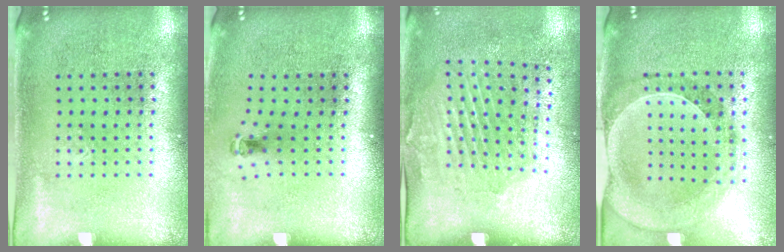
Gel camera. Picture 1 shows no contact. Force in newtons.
{"total": 0.6, "press": 0.3, "slide": 0.5}
{"total": 1.9, "press": 1.2, "slide": 1.6}
{"total": 0.6, "press": 0.6, "slide": 0.2}